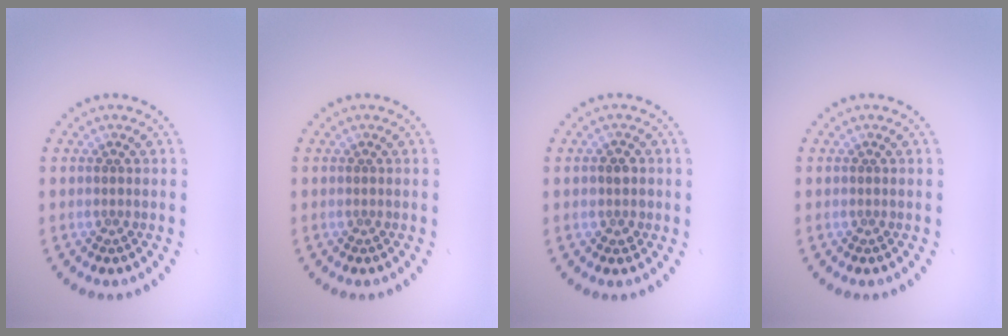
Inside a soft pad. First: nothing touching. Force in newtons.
{"total": 0.0}
{"total": 1.4, "press": 1.4, "slide": 0.4}
{"total": 0.0}